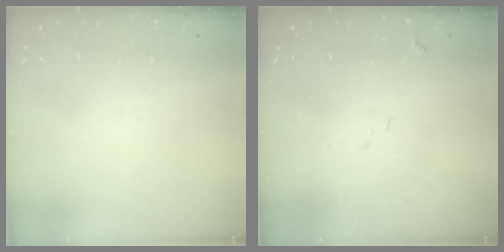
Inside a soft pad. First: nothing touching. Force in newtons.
{"total": 6.5, "press": 6.5, "slide": 0.9}